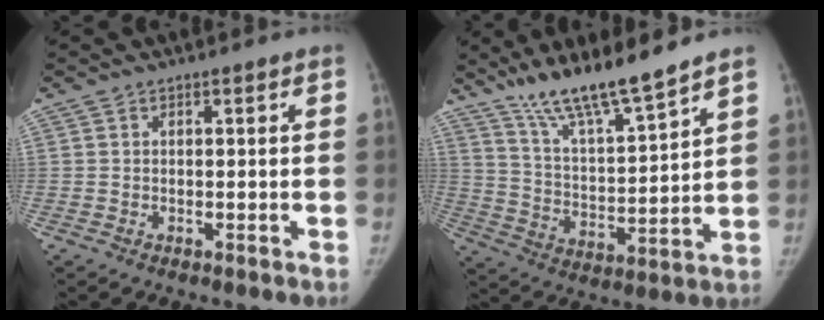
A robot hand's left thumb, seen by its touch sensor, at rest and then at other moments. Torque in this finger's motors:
{"motor_torque": [1.97, 0.23, 1.06, -1.71, 0.40]}